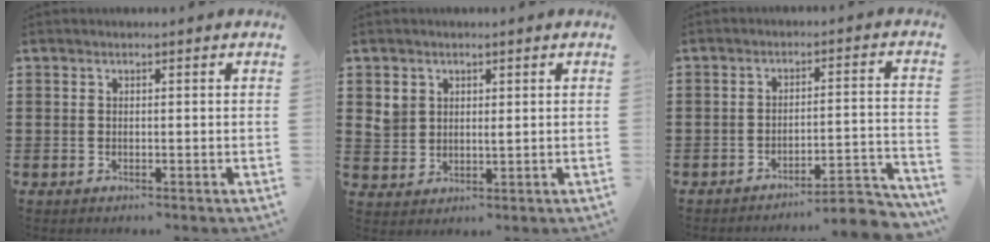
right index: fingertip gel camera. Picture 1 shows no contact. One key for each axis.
{"total": 2.7, "fx": 1.3, "fy": 2.2, "fz": 0.7, "tx": -0.024, "ty": 0.010, "tz": 0.023}
{"total": 4.8, "fx": -4.4, "fy": 0.0, "fz": 1.9, "tx": -0.033, "ty": -0.013, "tz": -0.089}